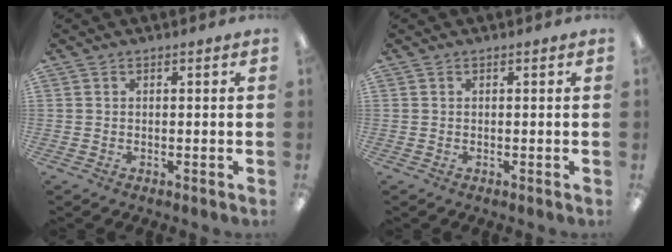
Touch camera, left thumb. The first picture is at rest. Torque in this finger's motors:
{"motor_torque": [0.00, 0.00, -0.13, 0.11, 0.00]}